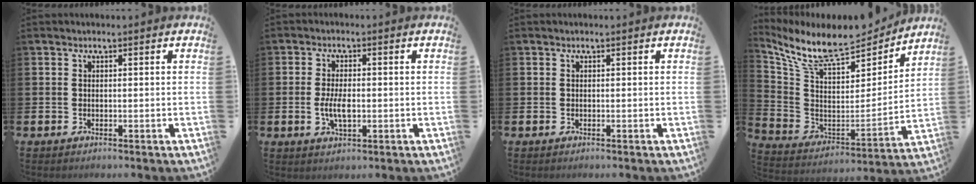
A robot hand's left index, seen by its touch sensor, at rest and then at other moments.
{"total": 4.1, "force": [-0.5, 1.9, 3.6], "torque": [-0.064, -0.002, -0.013]}
{"total": 0.0}
{"total": 10.3, "force": [8.9, 3.0, 4.3], "torque": [-0.131, -0.055, 0.155]}